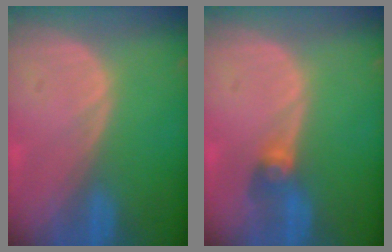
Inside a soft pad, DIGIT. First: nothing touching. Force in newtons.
{"total": 2.7, "press": 2.7, "slide": 0.3}